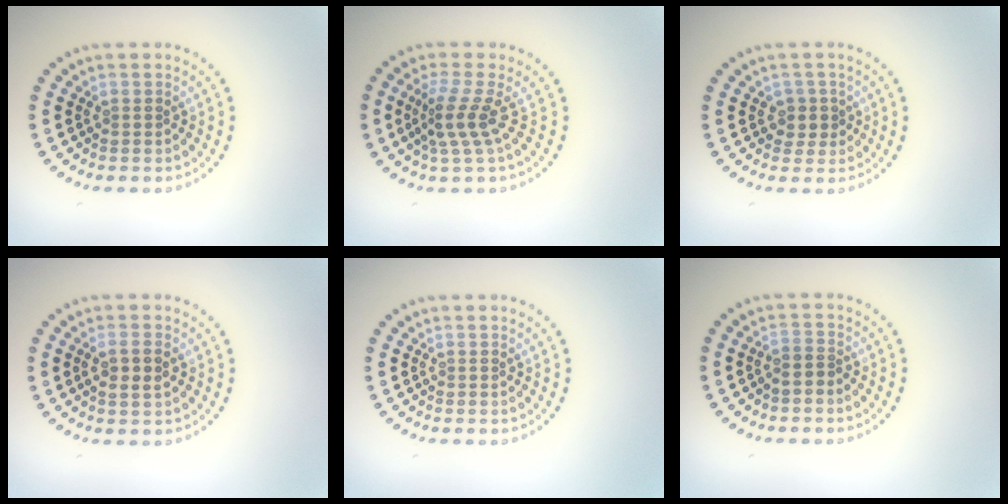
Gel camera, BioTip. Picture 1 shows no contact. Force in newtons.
{"total": 2.8, "press": 2.0, "slide": 2.0}
{"total": 1.8, "press": 1.4, "slide": 1.1}
{"total": 2.1, "press": 2.0, "slide": 0.5}
{"total": 0.0}
{"total": 1.1, "press": 0.8, "slide": 0.7}